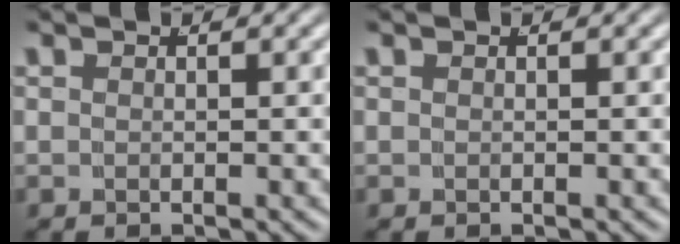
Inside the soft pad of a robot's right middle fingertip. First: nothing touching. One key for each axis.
{"total": 0.0}